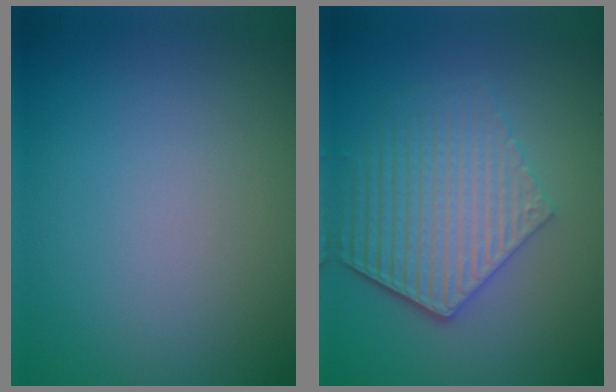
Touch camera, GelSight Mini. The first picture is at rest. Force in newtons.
{"total": 5.5, "press": 4.3, "slide": 3.5}